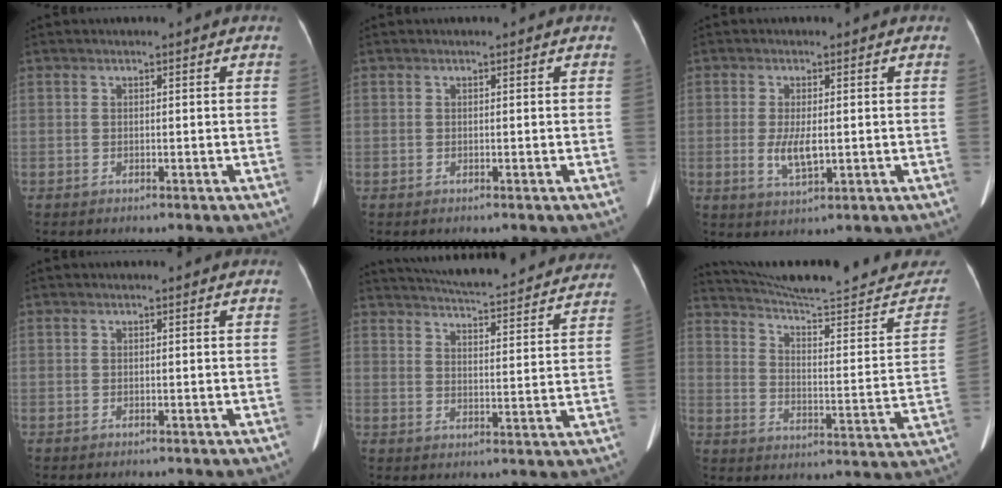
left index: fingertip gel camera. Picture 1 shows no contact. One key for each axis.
{"total": 0.0}
{"total": 4.1, "fx": -0.1, "fy": 1.3, "fz": 3.9, "tx": -0.078, "ty": -0.008, "tz": 0.001}
{"total": 0.0}
{"total": 25.6, "fx": 23.6, "fy": 3.6, "fz": 9.4, "tx": -0.150, "ty": -0.022, "tz": 0.296}
{"total": 27.2, "fx": 25.1, "fy": 2.6, "fz": 10.2, "tx": -0.145, "ty": -0.073, "tz": 0.328}